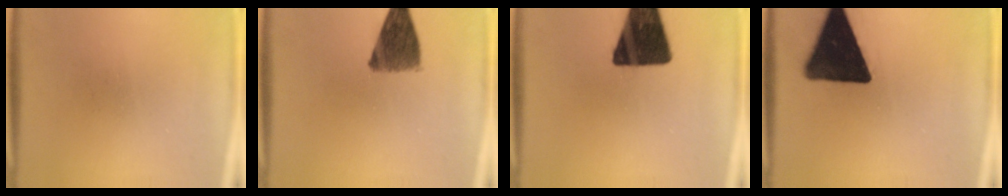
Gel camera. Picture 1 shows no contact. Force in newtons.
{"total": 8.8}
{"total": 17.9}
{"total": 18.1}